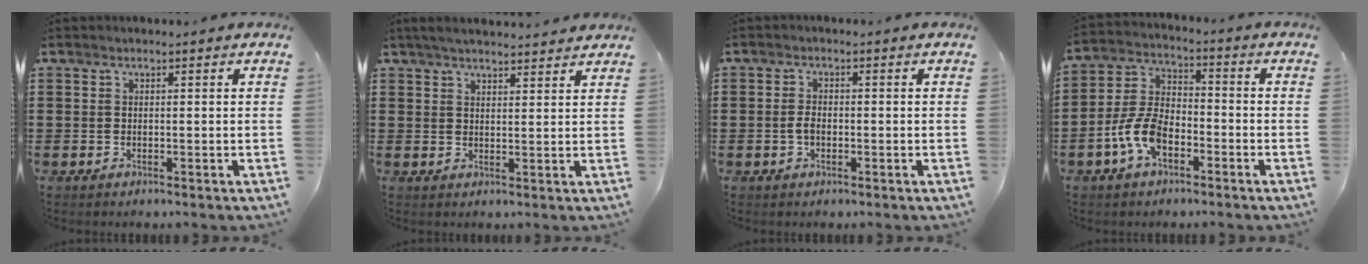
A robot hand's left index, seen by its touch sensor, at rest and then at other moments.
{"total": 3.0, "force": [2.9, 0.2, 0.9], "torque": [-0.025, -0.003, 0.053]}
{"total": 2.2, "force": [-0.5, 1.1, 1.8], "torque": [-0.051, -0.004, -0.014]}
{"total": 8.0, "force": [-3.9, 4.4, 5.4], "torque": [-0.146, 0.002, -0.081]}